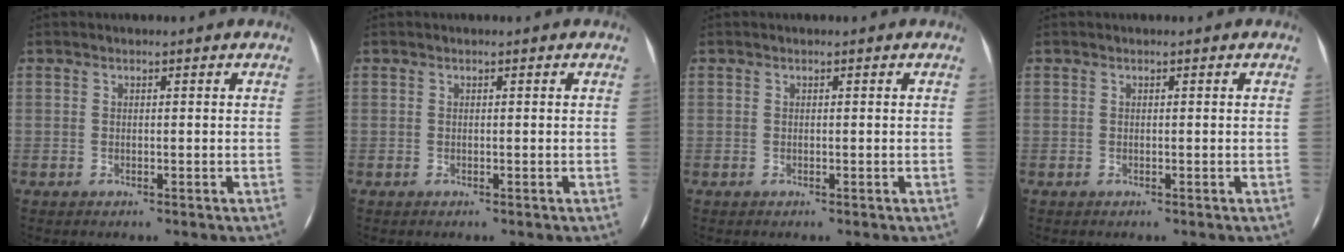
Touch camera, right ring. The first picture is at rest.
{"total": 0.0}
{"total": 0.0}
{"total": 0.0}